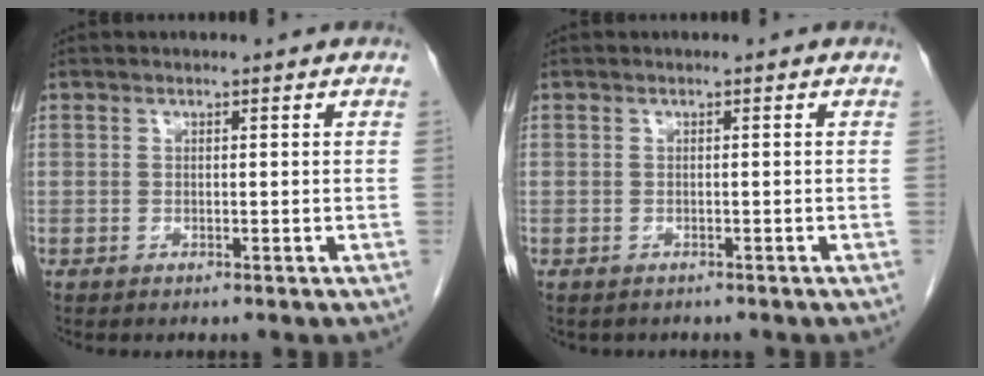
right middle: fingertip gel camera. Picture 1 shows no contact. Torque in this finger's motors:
{"motor_torque": [0.36, -0.34, -0.01, 0.00]}